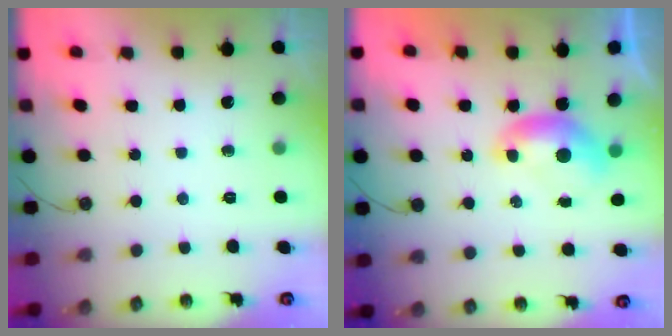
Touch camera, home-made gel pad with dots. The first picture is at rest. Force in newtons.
{"total": 0.0}